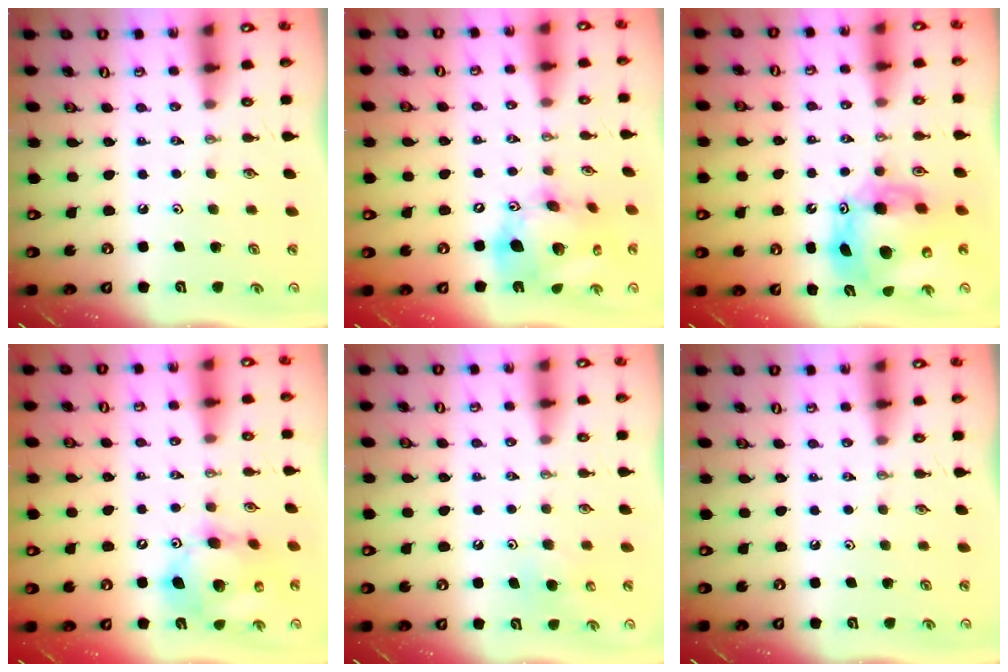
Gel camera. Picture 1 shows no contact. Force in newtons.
{"total": 19.3, "press": 19.0, "slide": 2.9}
{"total": 13.8, "press": 13.8, "slide": 1.2}
{"total": 15.3, "press": 15.0, "slide": 3.2}
{"total": 5.3, "press": 5.3, "slide": 0.5}
{"total": 0.0}